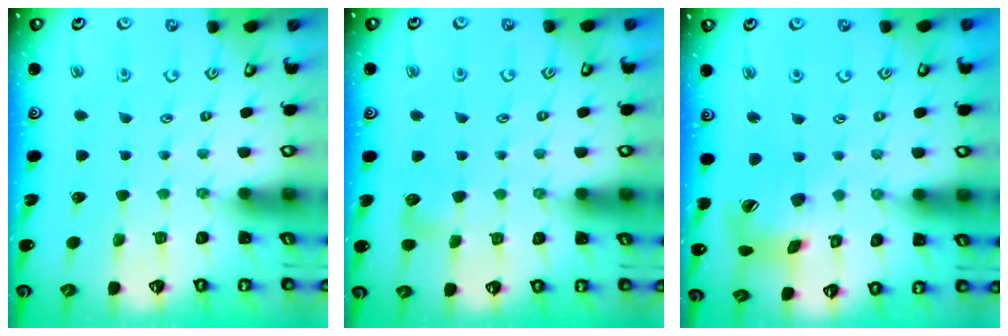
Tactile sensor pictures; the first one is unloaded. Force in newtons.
{"total": 7.3, "press": 7.3, "slide": 0.8}
{"total": 13.8, "press": 13.7, "slide": 1.7}